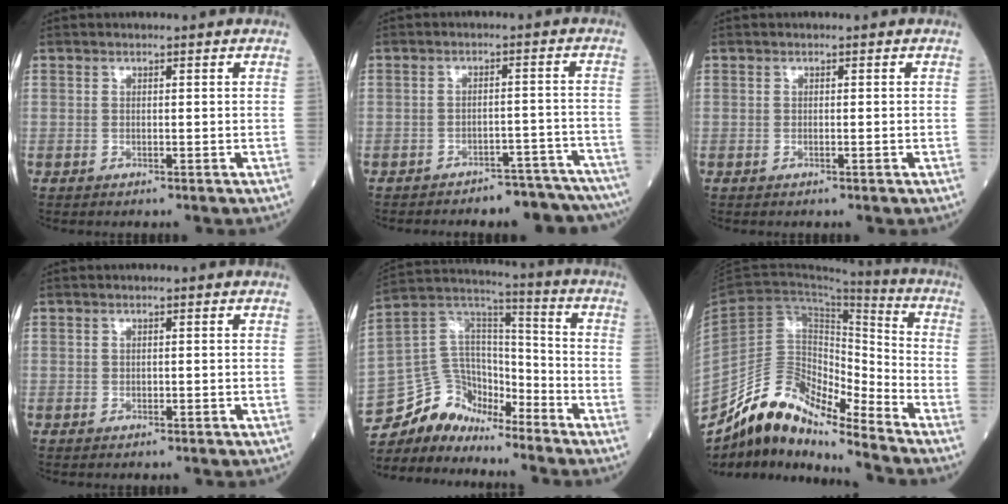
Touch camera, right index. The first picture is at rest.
{"total": 13.1, "force": [-12.2, 2.7, 3.8], "torque": [-0.029, 0.023, -0.139]}
{"total": 0.0}
{"total": 0.0}
{"total": 12.4, "force": [-11.0, 5.4, 1.8], "torque": [-0.048, 0.070, -0.211]}
{"total": 12.9, "force": [-11.3, 3.3, 5.3], "torque": [-0.099, 0.057, -0.202]}